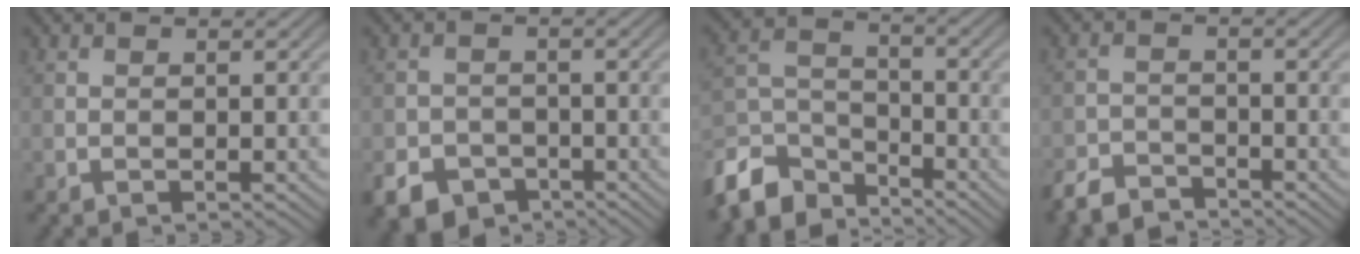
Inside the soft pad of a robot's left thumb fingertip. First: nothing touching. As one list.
[{"total": 5.5, "force": [-3.5, 3.8, 2.0], "torque": [-0.041, -0.008, -0.065]}, {"total": 9.9, "force": [-7.7, 4.7, 4.2], "torque": [-0.095, -0.007, -0.167]}, {"total": 4.5, "force": [-4.1, 1.5, 1.4], "torque": [-0.022, -0.007, -0.086]}]